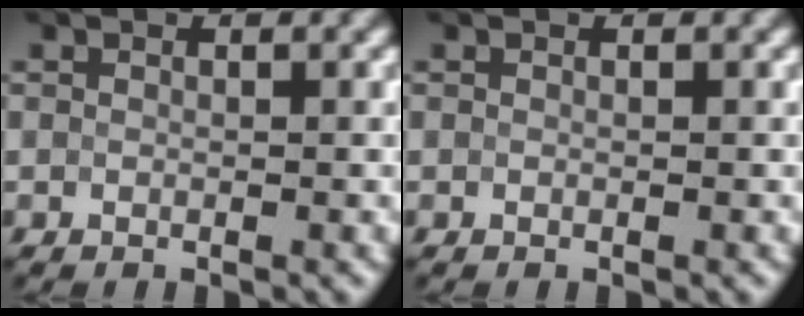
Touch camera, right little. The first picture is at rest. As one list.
[{"total": 0.0}]